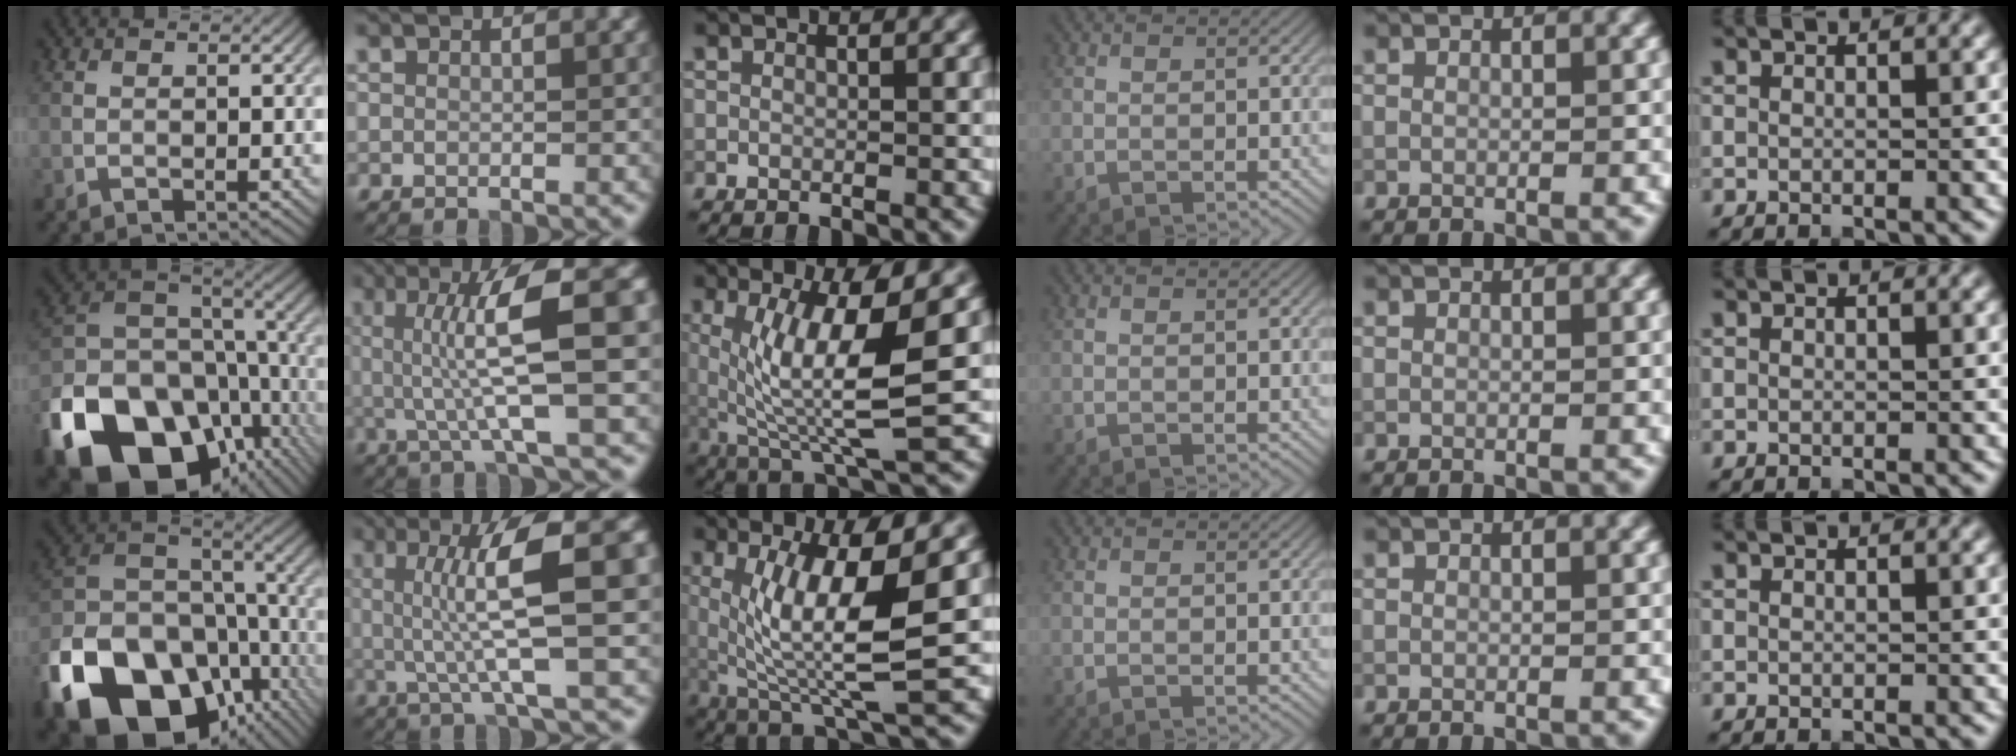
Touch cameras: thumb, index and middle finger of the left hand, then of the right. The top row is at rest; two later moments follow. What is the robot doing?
{"motion": "lift_and_place", "object": "calculator"}